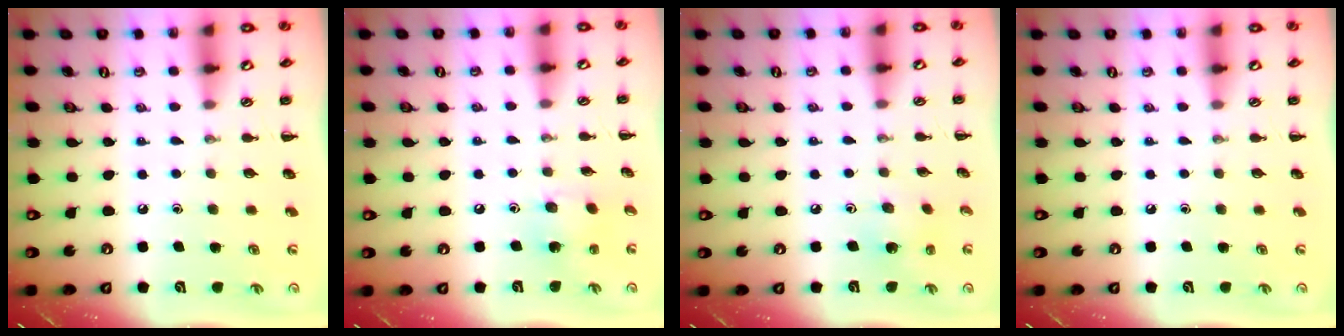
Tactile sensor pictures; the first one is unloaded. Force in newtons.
{"total": 4.0, "press": 3.9, "slide": 0.7}
{"total": 2.5, "press": 2.4, "slide": 0.7}
{"total": 0.0}